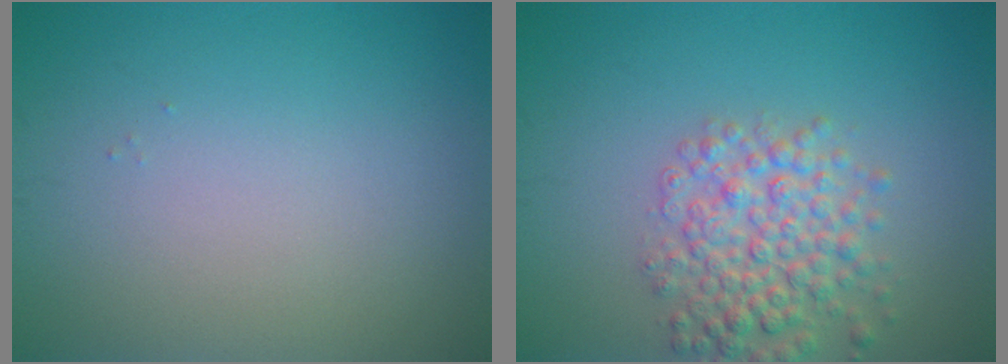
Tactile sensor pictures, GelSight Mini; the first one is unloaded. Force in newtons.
{"total": 4.8, "press": 4.8, "slide": 0.2}